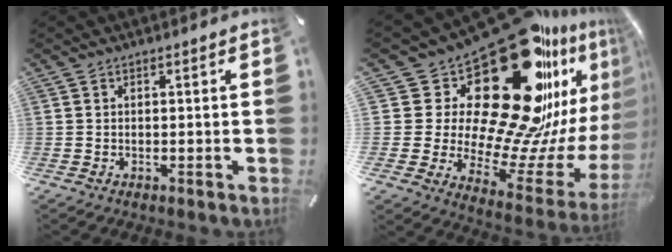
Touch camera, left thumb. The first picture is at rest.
{"total": 40.1, "force": [19.7, 19.3, 29.1], "torque": [-0.468, -0.220, 0.391]}